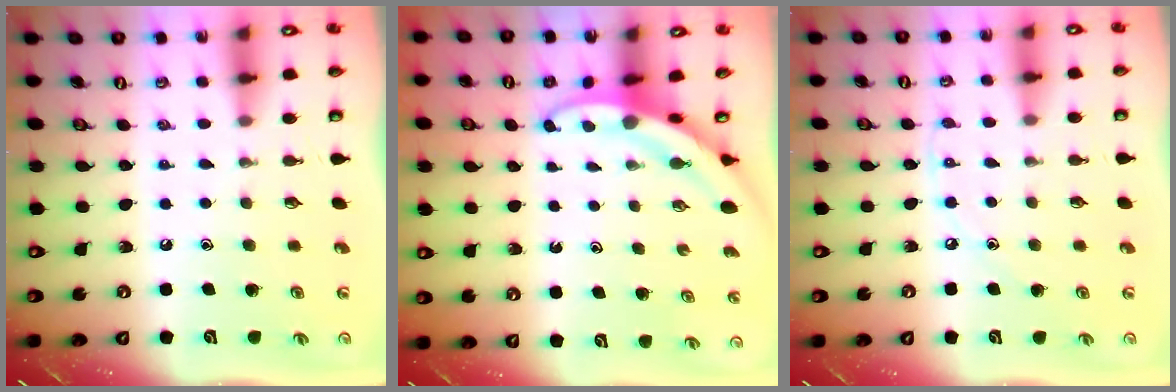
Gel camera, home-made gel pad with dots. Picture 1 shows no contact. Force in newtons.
{"total": 3.4, "press": 3.4, "slide": 0.2}
{"total": 5.1, "press": 5.1, "slide": 0.7}